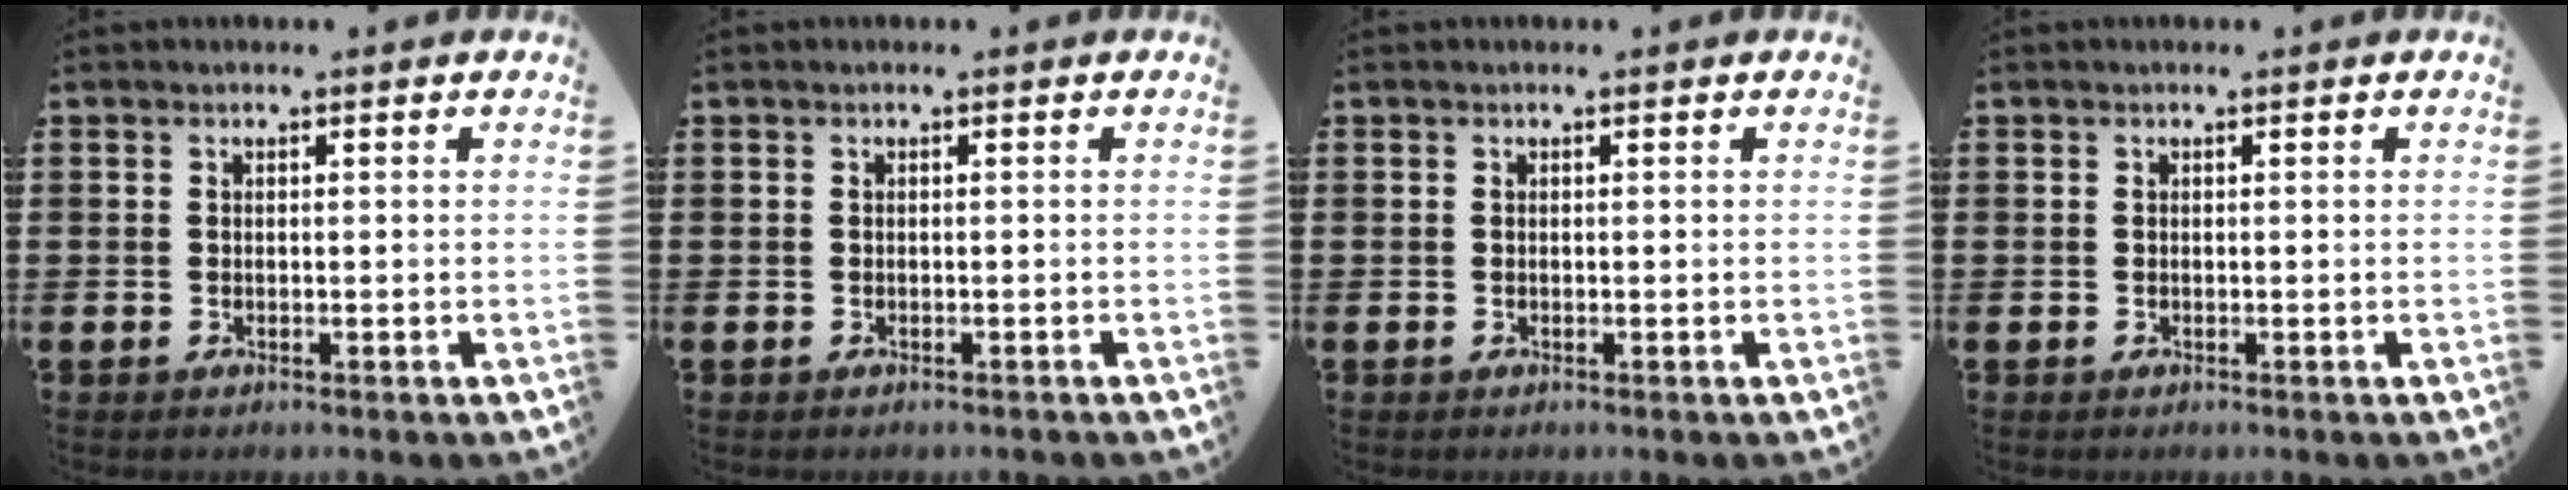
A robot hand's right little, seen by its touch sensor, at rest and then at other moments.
{"total": 0.0}
{"total": 0.0}
{"total": 0.0}